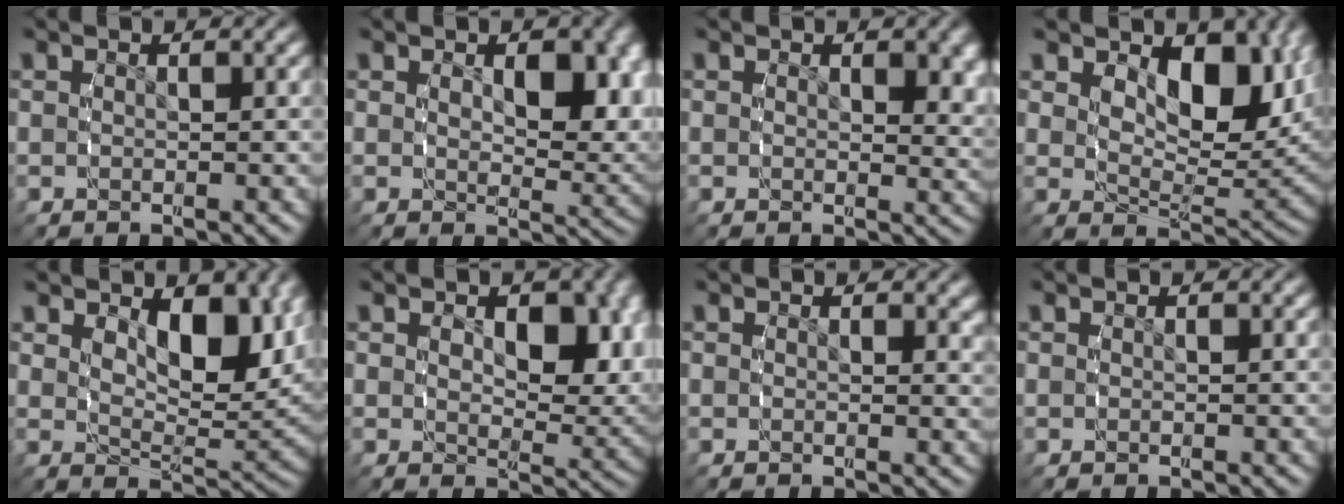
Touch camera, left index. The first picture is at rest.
{"total": 4.3, "force": [1.4, 1.9, 3.6], "torque": [-0.049, -0.016, 0.030]}
{"total": 2.0, "force": [0.9, 0.9, 1.5], "torque": [-0.015, -0.014, 0.017]}
{"total": 8.4, "force": [3.4, 4.1, 6.4], "torque": [-0.088, -0.011, 0.058]}
{"total": 6.6, "force": [2.8, 2.7, 5.3], "torque": [-0.068, -0.013, 0.052]}
{"total": 4.9, "force": [1.4, 2.6, 4.0], "torque": [-0.058, -0.019, 0.031]}
{"total": 0.9, "force": [0.8, 0.3, 0.3], "torque": [-0.002, -0.005, 0.011]}
{"total": 0.0}